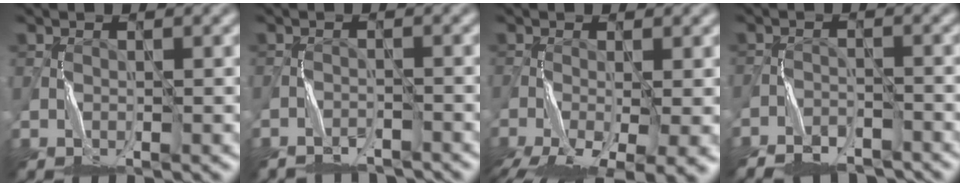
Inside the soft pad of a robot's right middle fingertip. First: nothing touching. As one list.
[{"total": 3.2, "force": [-3.1, 0.8, 0.1], "torque": [0.000, 0.001, -0.050]}, {"total": 10.4, "force": [-5.3, 4.0, 8.0], "torque": [-0.144, -0.033, -0.072]}, {"total": 6.8, "force": [-6.3, 2.2, 1.4], "torque": [-0.014, -0.004, -0.101]}]